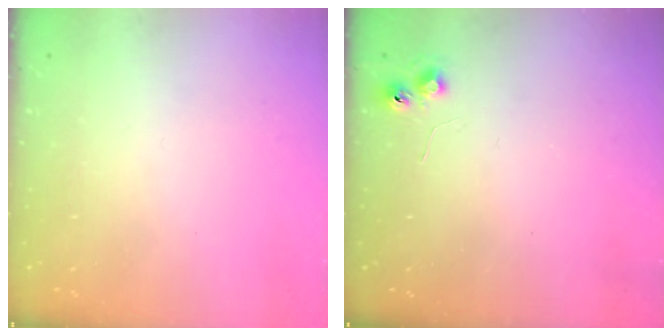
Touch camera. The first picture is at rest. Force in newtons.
{"total": 4.7, "press": 4.7, "slide": 0.6}